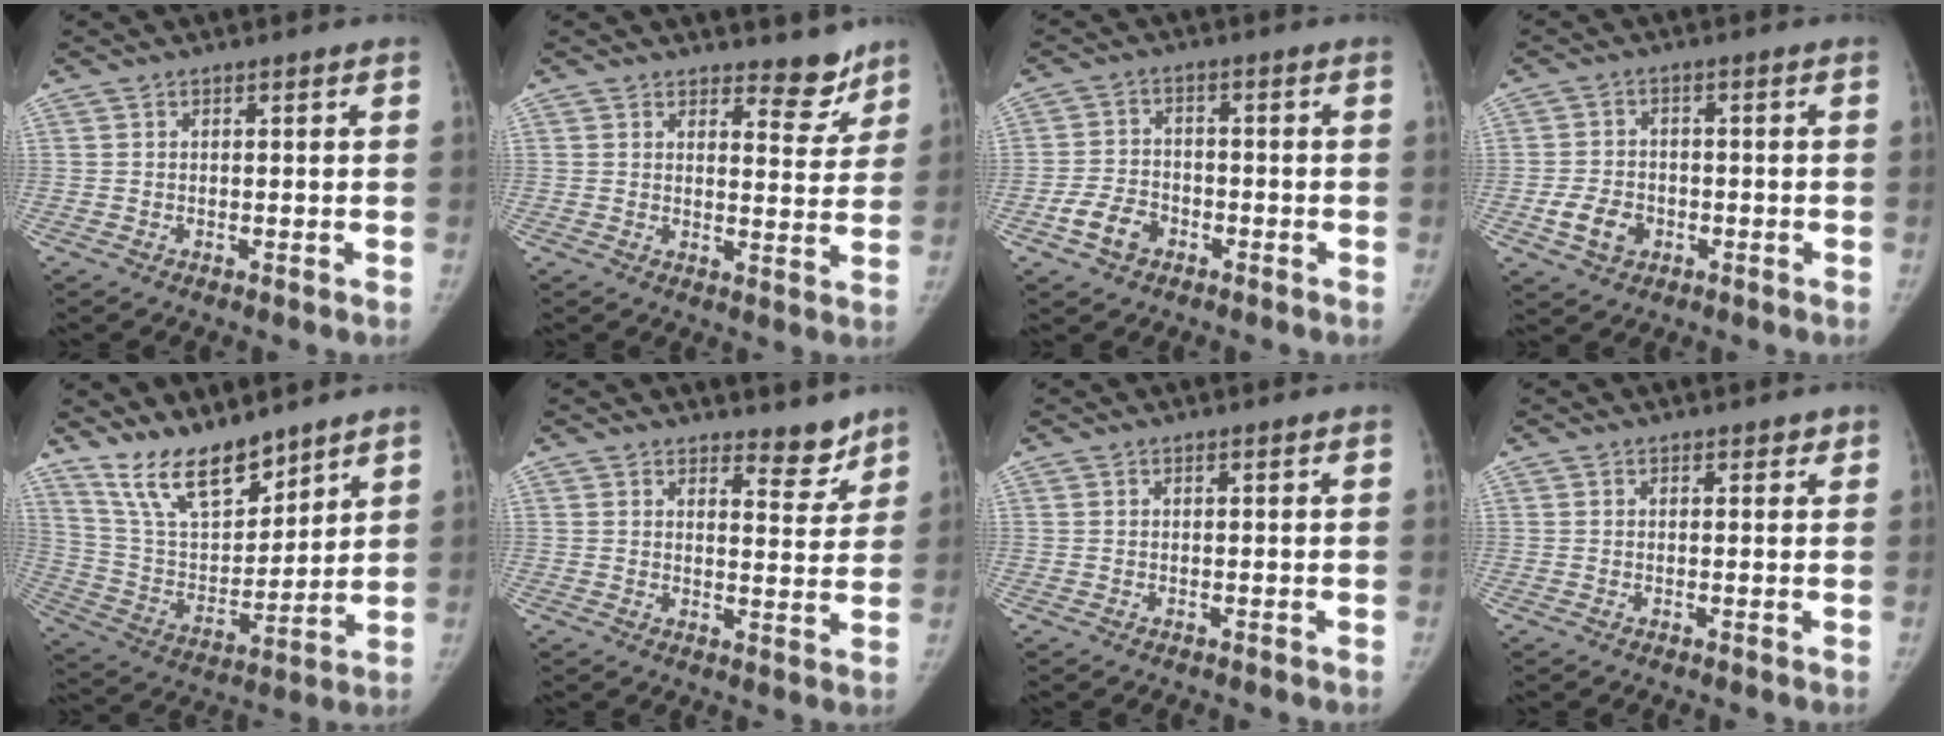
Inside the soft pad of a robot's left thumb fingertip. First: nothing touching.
{"total": 5.9, "force": [5.0, 2.5, 1.9], "torque": [0.008, -0.043, 0.066]}
{"total": 5.9, "force": [-3.1, 4.2, 2.8], "torque": [-0.050, 0.022, -0.054]}
{"total": 5.7, "force": [-2.1, 4.4, 3.0], "torque": [-0.049, 0.012, -0.034]}
{"total": 14.9, "force": [12.1, 5.4, 6.9], "torque": [-0.091, -0.073, 0.234]}
{"total": 5.1, "force": [4.4, 1.9, 1.6], "torque": [0.005, -0.039, 0.064]}
{"total": 0.0}
{"total": 1.1, "force": [0.8, 0.7, 0.4], "torque": [0.007, -0.004, 0.005]}